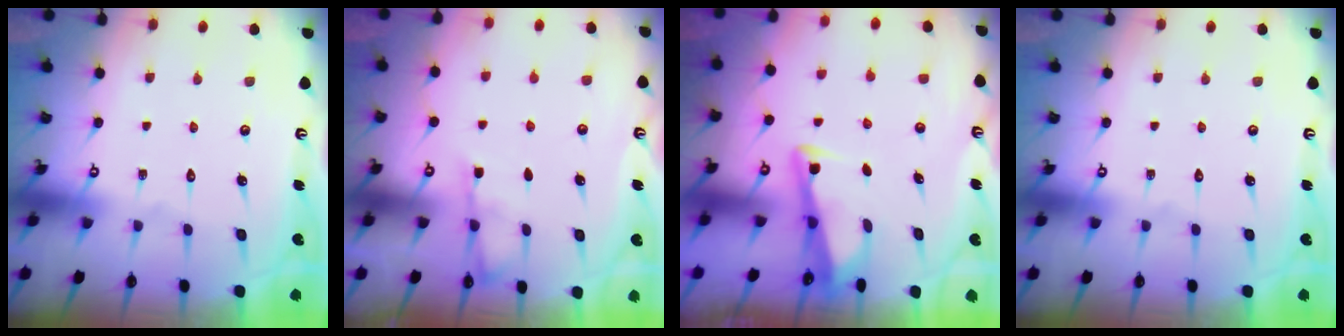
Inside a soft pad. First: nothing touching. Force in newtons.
{"total": 2.2, "press": 2.2, "slide": 0.3}
{"total": 3.4, "press": 3.4, "slide": 0.3}
{"total": 0.0}